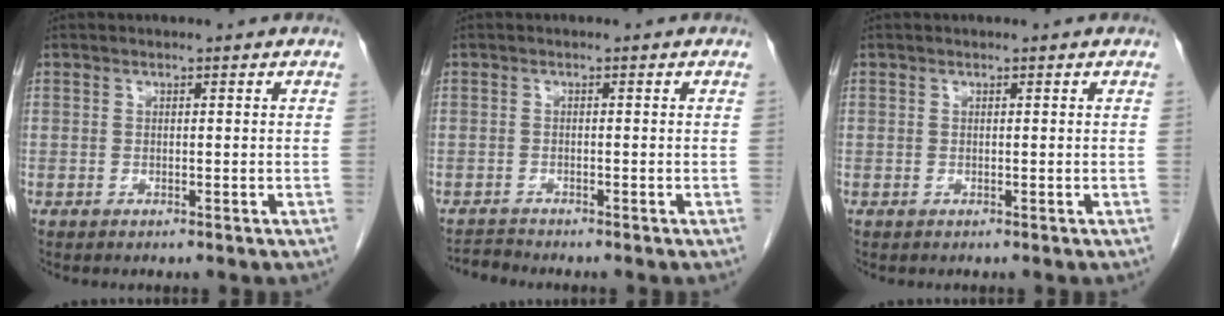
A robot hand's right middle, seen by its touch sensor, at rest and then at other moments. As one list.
[{"total": 1.6, "force": [-1.5, -0.4, -0.4], "torque": [0.007, -0.012, -0.026]}, {"total": 0.0}]